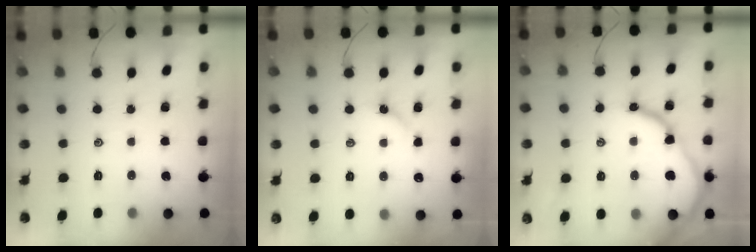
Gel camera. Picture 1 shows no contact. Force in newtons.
{"total": 3.2, "press": 3.2, "slide": 0.5}
{"total": 12.6, "press": 12.6, "slide": 1.2}